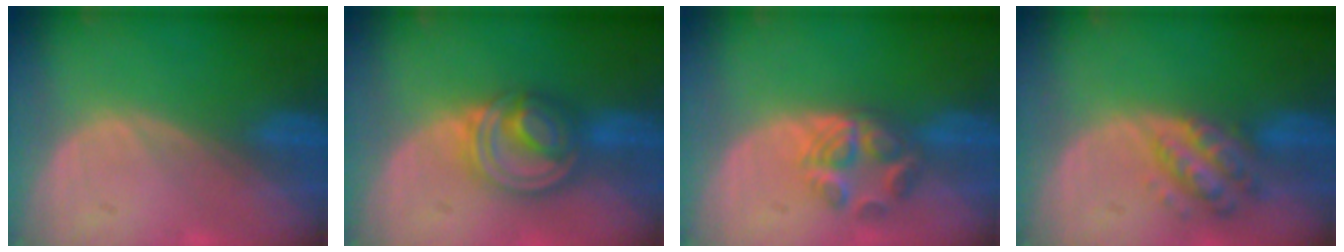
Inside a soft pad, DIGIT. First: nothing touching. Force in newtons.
{"total": 8.1, "press": 6.8, "slide": 4.3}
{"total": 6.0, "press": 5.1, "slide": 3.1}
{"total": 6.3, "press": 5.7, "slide": 2.7}